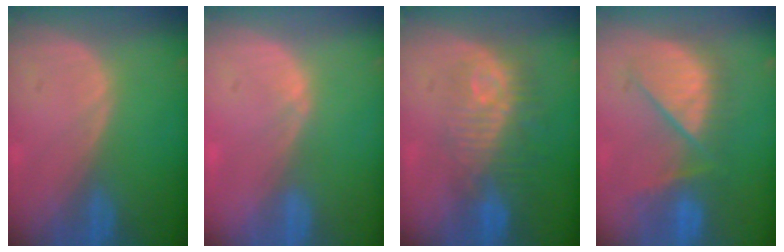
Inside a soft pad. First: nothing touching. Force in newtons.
{"total": 0.7, "press": 0.7, "slide": 0.3}
{"total": 9.7, "press": 8.7, "slide": 4.4}
{"total": 8.8, "press": 8.7, "slide": 1.4}